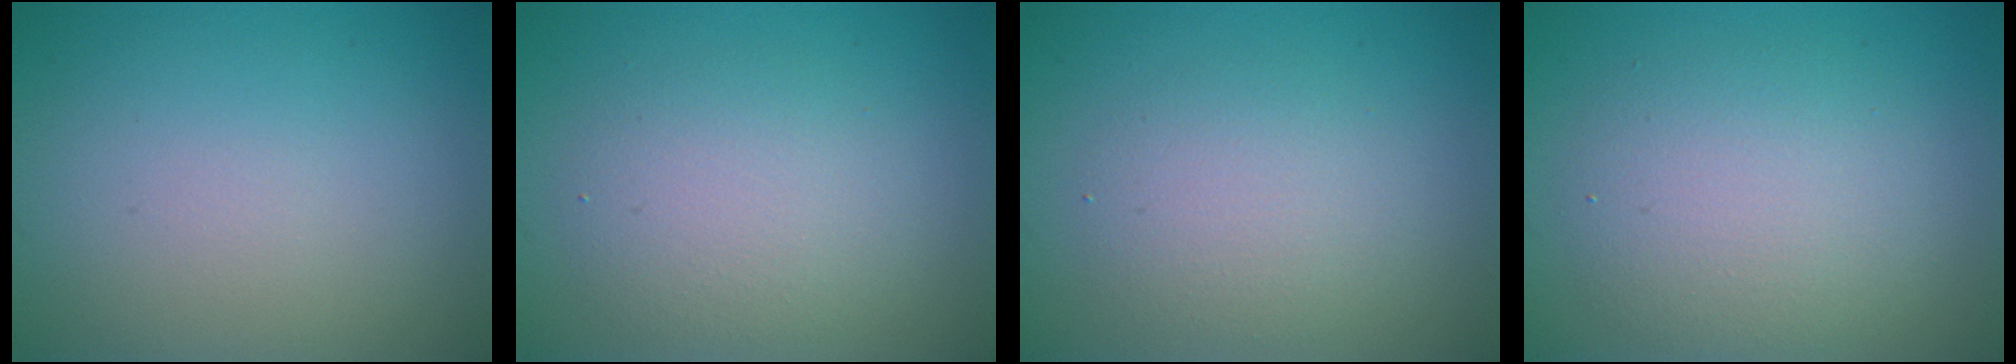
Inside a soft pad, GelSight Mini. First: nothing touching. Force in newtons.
{"total": 3.7, "press": 3.7, "slide": 0.3}
{"total": 3.1, "press": 3.1, "slide": 0.1}
{"total": 4.8, "press": 4.8, "slide": 0.2}